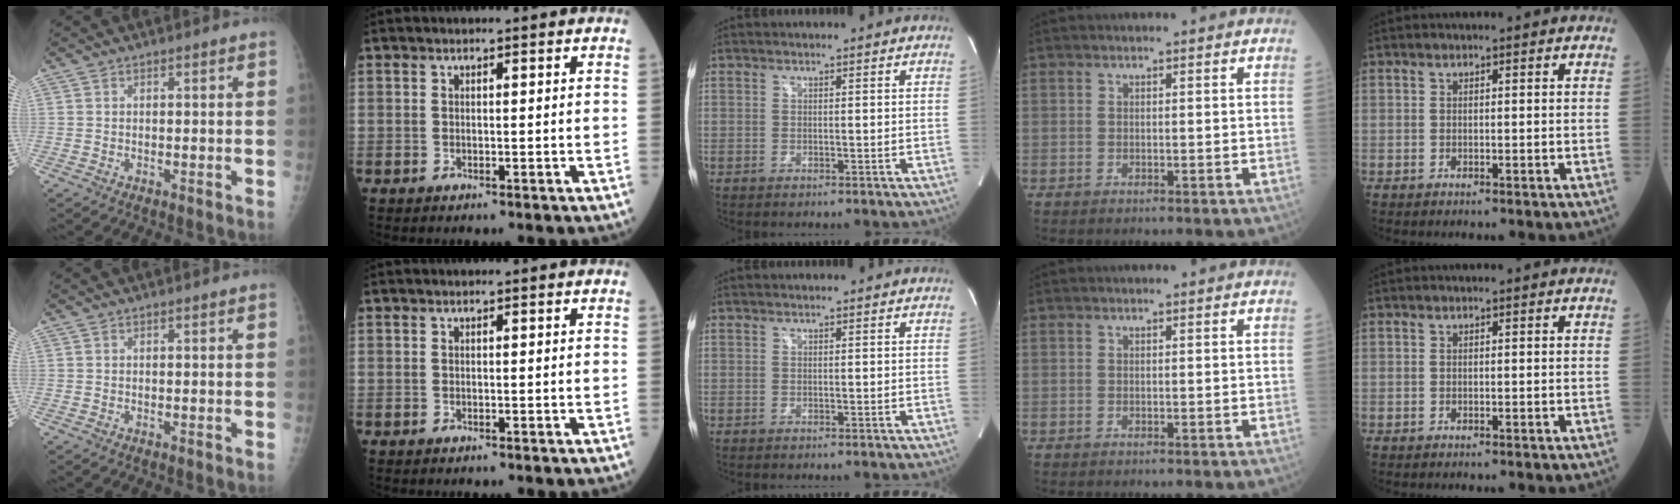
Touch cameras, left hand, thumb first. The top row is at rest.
{}